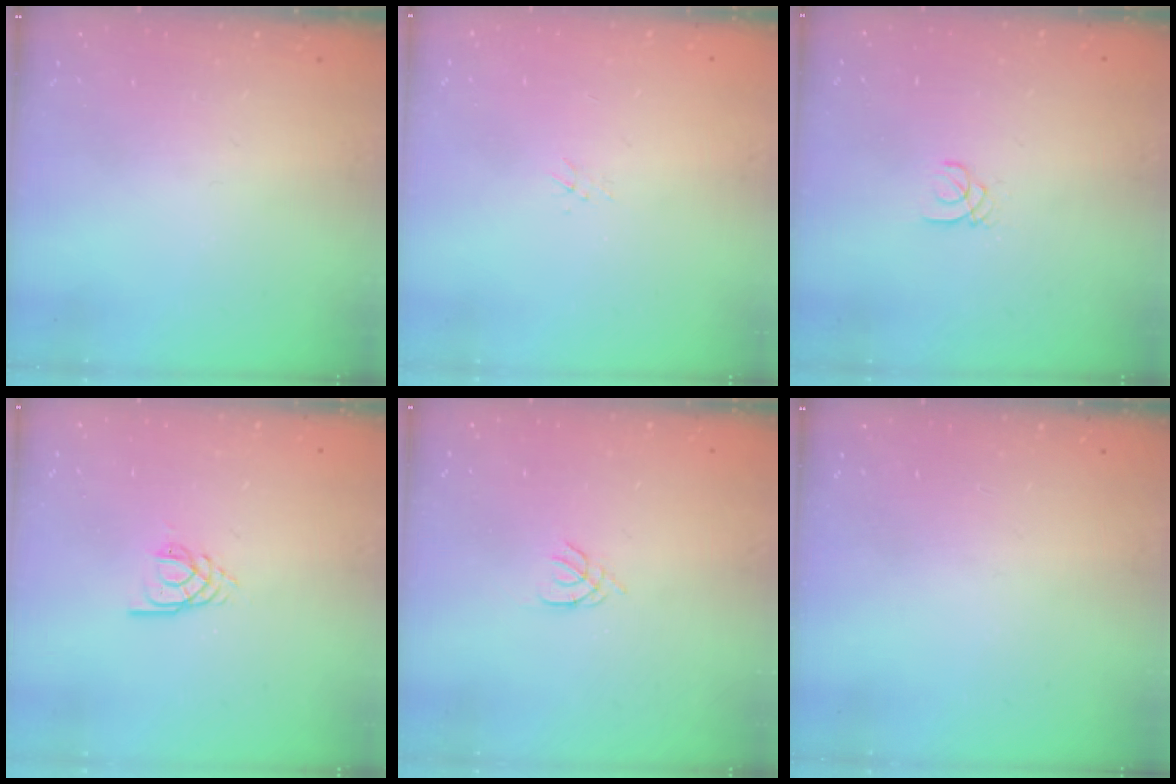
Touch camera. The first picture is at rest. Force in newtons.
{"total": 1.5, "press": 1.5, "slide": 0.2}
{"total": 1.4, "press": 1.4, "slide": 0.1}
{"total": 2.8, "press": 2.8, "slide": 0.3}
{"total": 1.2, "press": 1.2, "slide": 0.3}
{"total": 0.0}